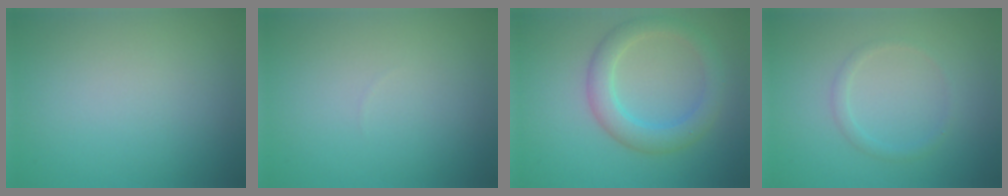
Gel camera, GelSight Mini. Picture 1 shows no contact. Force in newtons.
{"total": 0.0}
{"total": 3.9, "press": 3.9, "slide": 0.1}
{"total": 1.1, "press": 1.1, "slide": 0.0}